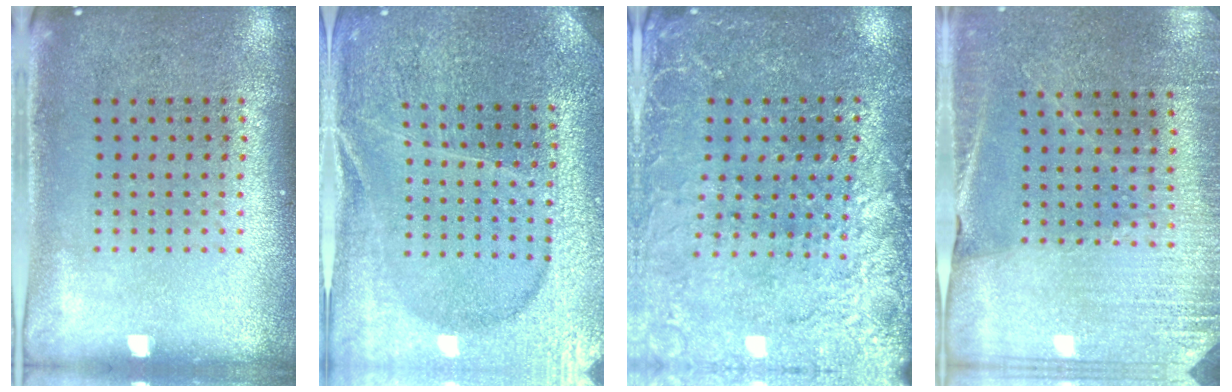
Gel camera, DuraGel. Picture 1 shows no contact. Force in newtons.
{"total": 4.2, "press": 4.0, "slide": 1.3}
{"total": 2.7, "press": 2.7, "slide": 0.3}
{"total": 2.7, "press": 2.6, "slide": 0.3}